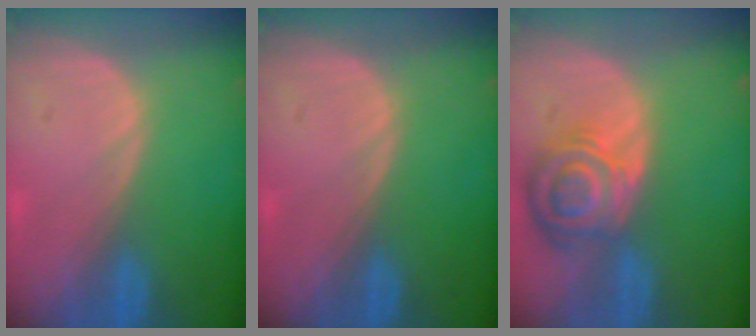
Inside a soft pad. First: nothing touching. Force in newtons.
{"total": 0.0}
{"total": 8.3, "press": 7.3, "slide": 3.9}